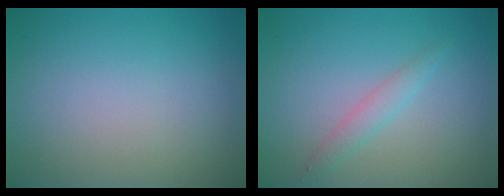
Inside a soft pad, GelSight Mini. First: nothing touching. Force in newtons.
{"total": 1.5, "press": 1.5, "slide": 0.1}